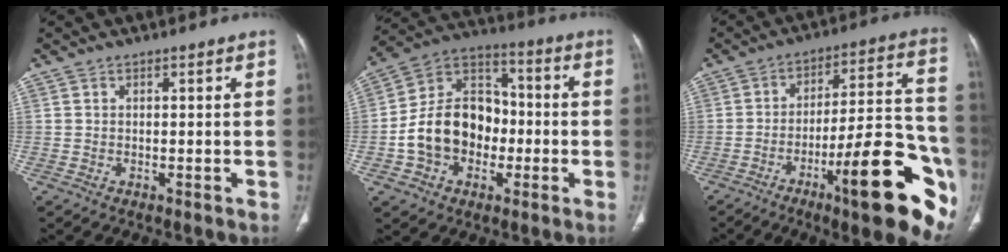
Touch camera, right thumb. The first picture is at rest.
{"total": 16.5, "force": [-3.1, 12.6, 10.1], "torque": [-0.136, 0.044, -0.057]}
{"total": 24.6, "force": [-10.3, 5.7, 21.5], "torque": [-0.238, 0.056, -0.145]}